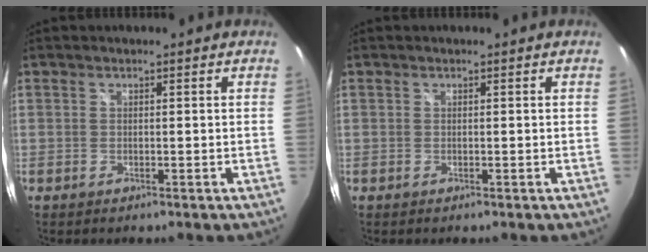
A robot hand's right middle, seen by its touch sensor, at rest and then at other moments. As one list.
[{"total": 0.0}]